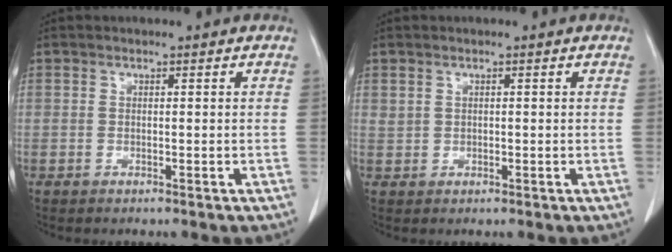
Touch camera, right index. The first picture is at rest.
{"total": 0.8, "force": [0.6, 0.5, 0.3], "torque": [0.000, 0.001, 0.012]}